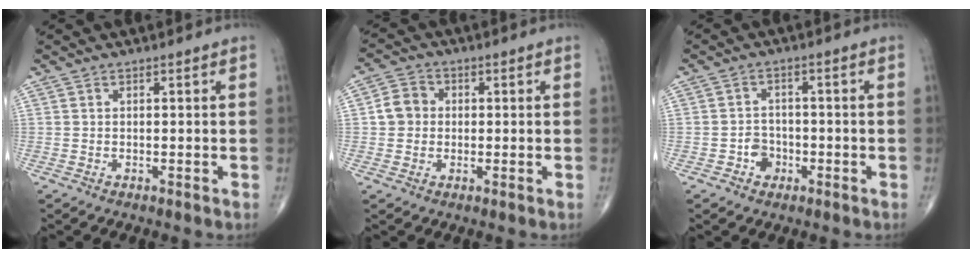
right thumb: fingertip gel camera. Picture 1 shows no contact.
{"total": 4.9, "force": [0.2, 4.5, 2.1], "torque": [-0.023, 0.011, -0.004]}
{"total": 3.6, "force": [-1.5, 3.0, 1.2], "torque": [0.001, 0.014, -0.029]}